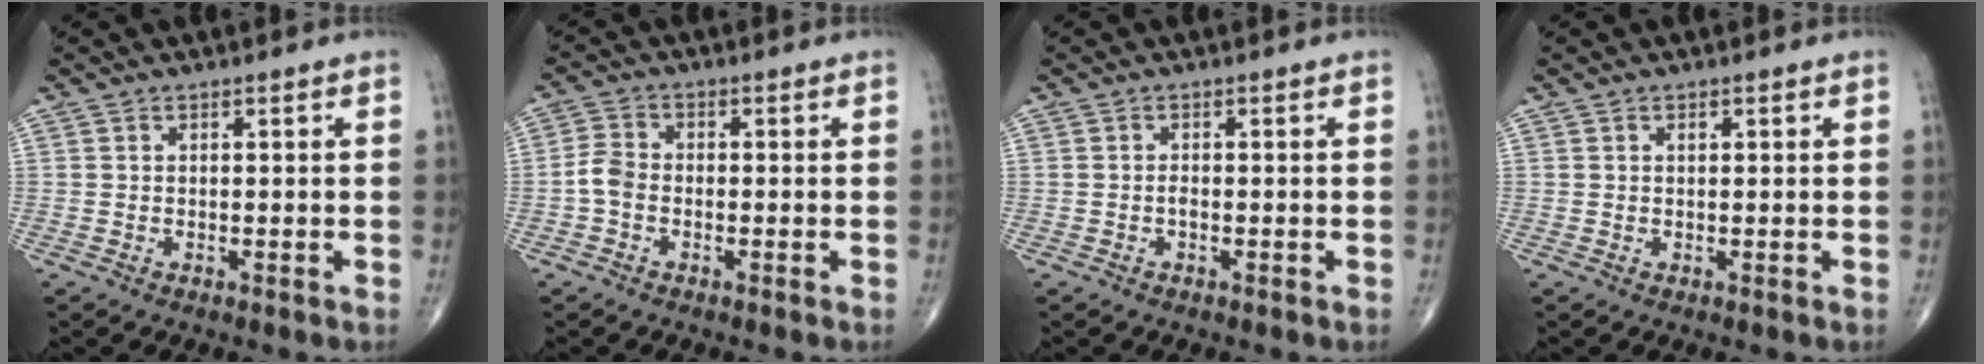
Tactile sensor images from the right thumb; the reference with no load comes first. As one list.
[{"total": 3.6, "force": [-1.2, 2.5, 2.3], "torque": [-0.047, 0.011, -0.031]}, {"total": 0.7, "force": [-0.3, 0.3, 0.6], "torque": [-0.013, 0.000, -0.006]}, {"total": 0.8, "force": [0.3, 0.3, 0.6], "torque": [-0.010, -0.001, 0.006]}]